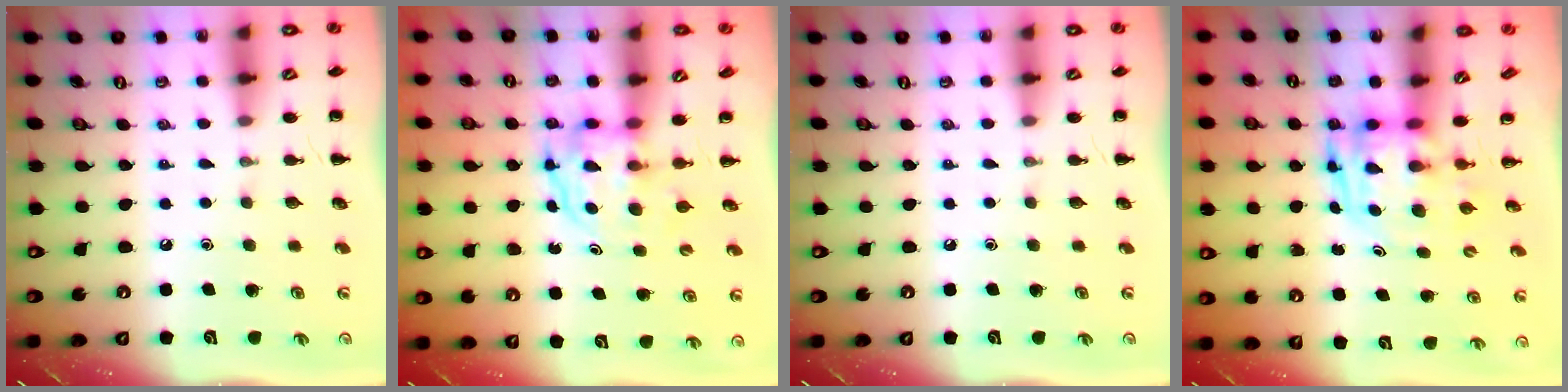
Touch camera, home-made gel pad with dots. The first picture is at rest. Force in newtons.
{"total": 3.7, "press": 3.7, "slide": 0.3}
{"total": 0.0}
{"total": 3.2, "press": 3.1, "slide": 0.7}